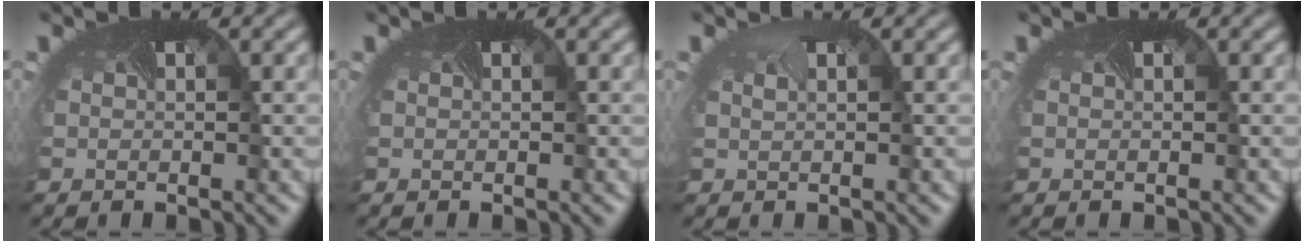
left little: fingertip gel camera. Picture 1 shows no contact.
{"total": 0.0}
{"total": 0.6, "force": [0.5, 0.2, 0.3], "torque": [-0.003, 0.003, 0.006]}
{"total": 0.0}